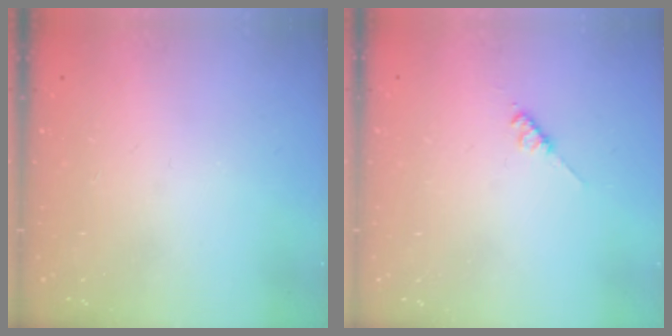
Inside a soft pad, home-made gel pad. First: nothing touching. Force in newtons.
{"total": 2.8, "press": 2.8, "slide": 0.5}